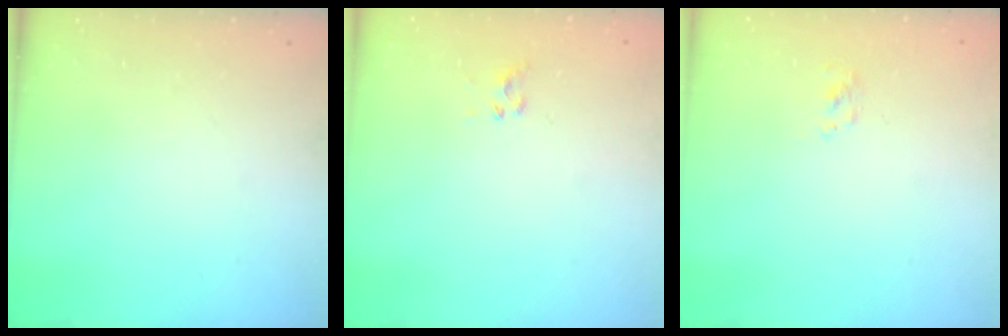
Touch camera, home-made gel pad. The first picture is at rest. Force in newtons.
{"total": 2.3, "press": 2.1, "slide": 1.0}
{"total": 1.8, "press": 1.6, "slide": 0.8}